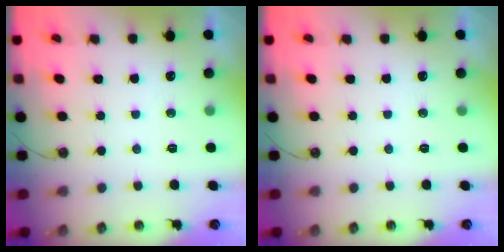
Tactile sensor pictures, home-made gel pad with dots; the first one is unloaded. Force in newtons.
{"total": 0.0}